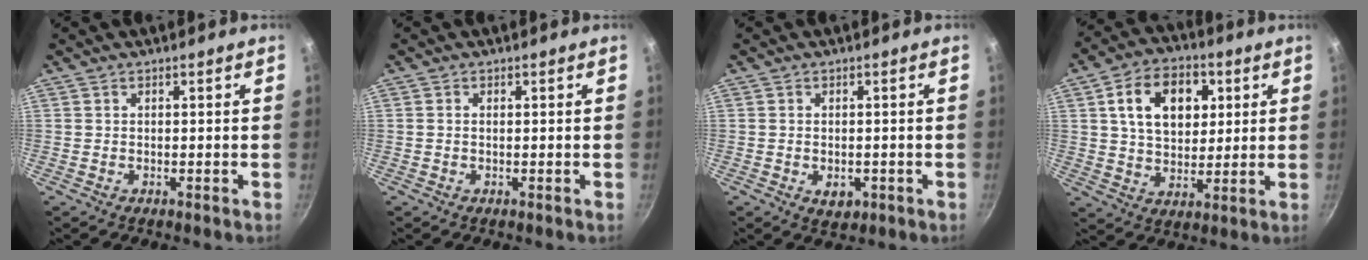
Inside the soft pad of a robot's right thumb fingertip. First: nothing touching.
{"total": 0.6, "force": [0.0, 0.3, 0.5], "torque": [-0.010, 0.002, 0.000]}
{"total": 3.5, "force": [-0.9, 2.4, 2.4], "torque": [-0.030, 0.000, -0.009]}
{"total": 14.3, "force": [4.1, 9.9, 9.5], "torque": [-0.120, 0.000, 0.063]}